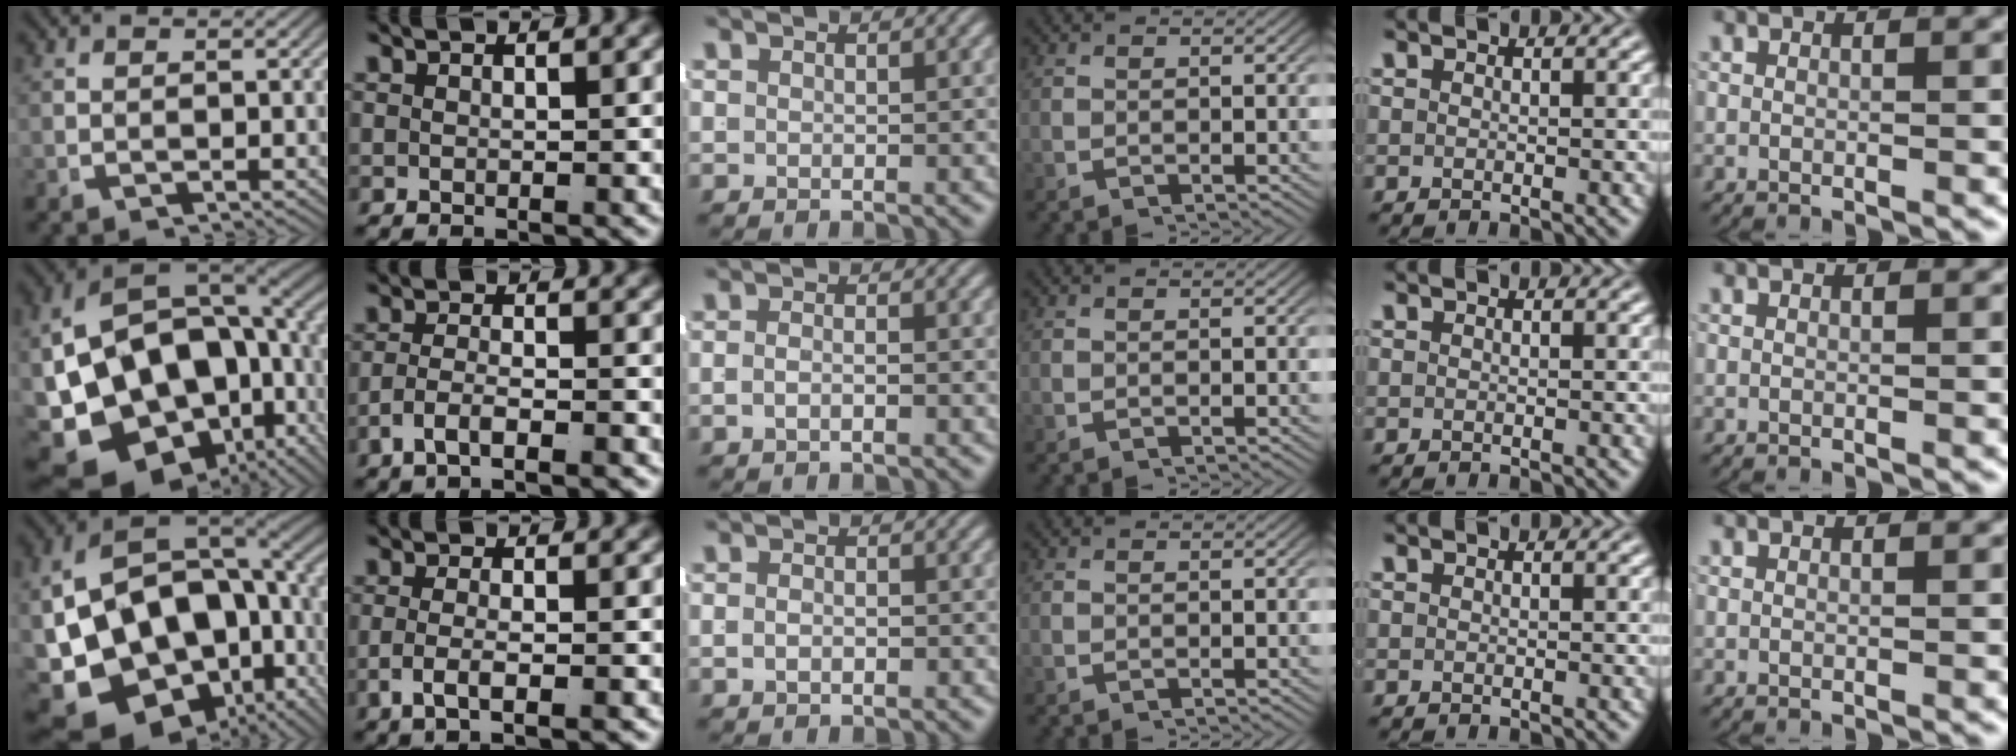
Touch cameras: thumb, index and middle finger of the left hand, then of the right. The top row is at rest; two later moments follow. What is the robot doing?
{"motion": "lift_and_place", "object": "shorts"}